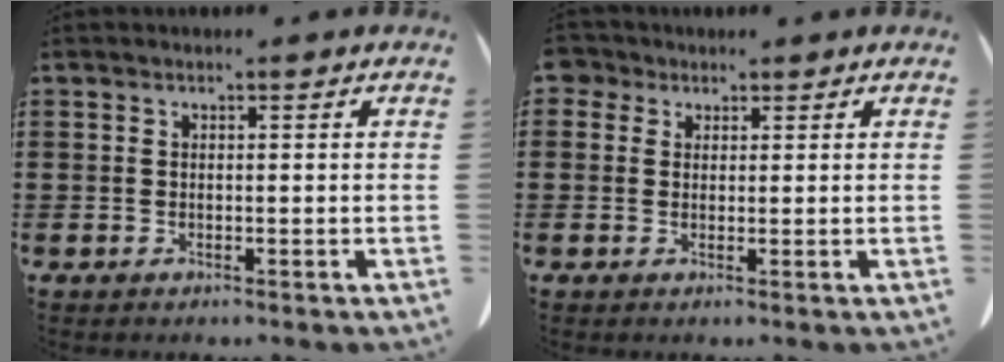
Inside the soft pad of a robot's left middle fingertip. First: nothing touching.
{"total": 2.2, "force": [1.4, 1.6, 0.5], "torque": [-0.018, 0.007, 0.026]}